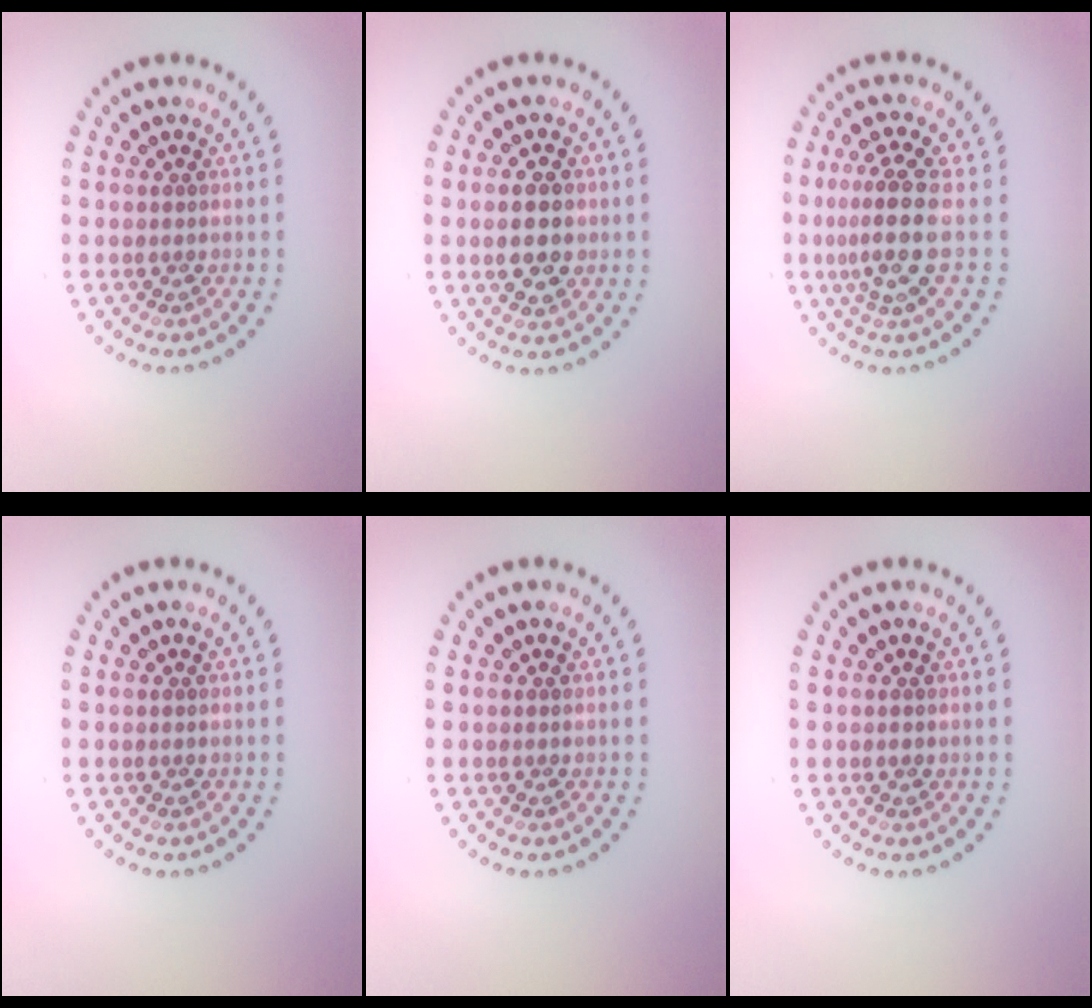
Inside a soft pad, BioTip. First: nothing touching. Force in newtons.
{"total": 4.4, "press": 4.4, "slide": 0.2}
{"total": 3.9, "press": 2.8, "slide": 2.8}
{"total": 0.0}
{"total": 0.0}
{"total": 0.6, "press": 0.6, "slide": 0.1}